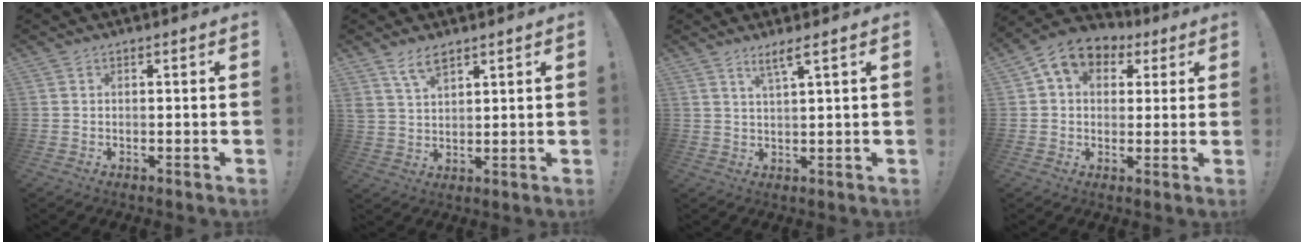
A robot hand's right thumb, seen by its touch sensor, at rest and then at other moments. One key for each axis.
{"total": 6.1, "fx": 4.3, "fy": 2.8, "fz": 3.3, "tx": -0.066, "ty": -0.014, "tz": 0.081}
{"total": 4.1, "fx": 2.7, "fy": -0.1, "fz": 3.1, "tx": -0.052, "ty": -0.012, "tz": 0.042}
{"total": 9.6, "fx": 4.0, "fy": 7.2, "fz": 5.0, "tx": -0.076, "ty": -0.011, "tz": 0.079}